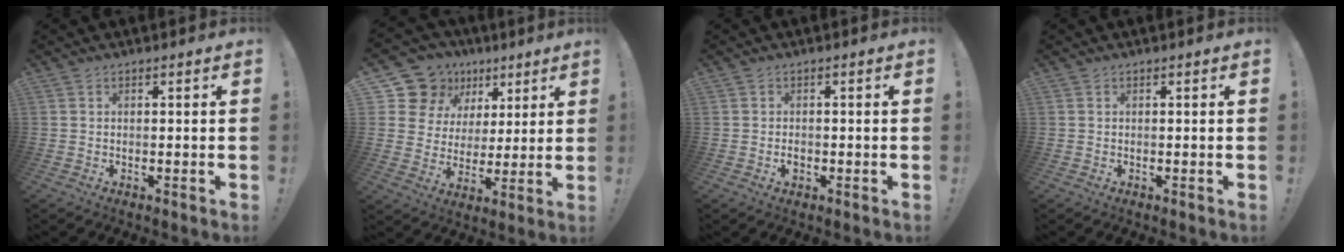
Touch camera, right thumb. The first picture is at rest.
{"total": 14.8, "force": [7.6, 11.9, 4.5], "torque": [-0.071, -0.042, 0.161]}
{"total": 1.7, "force": [-0.8, 1.2, 1.0], "torque": [-0.011, 0.001, -0.014]}
{"total": 0.0}